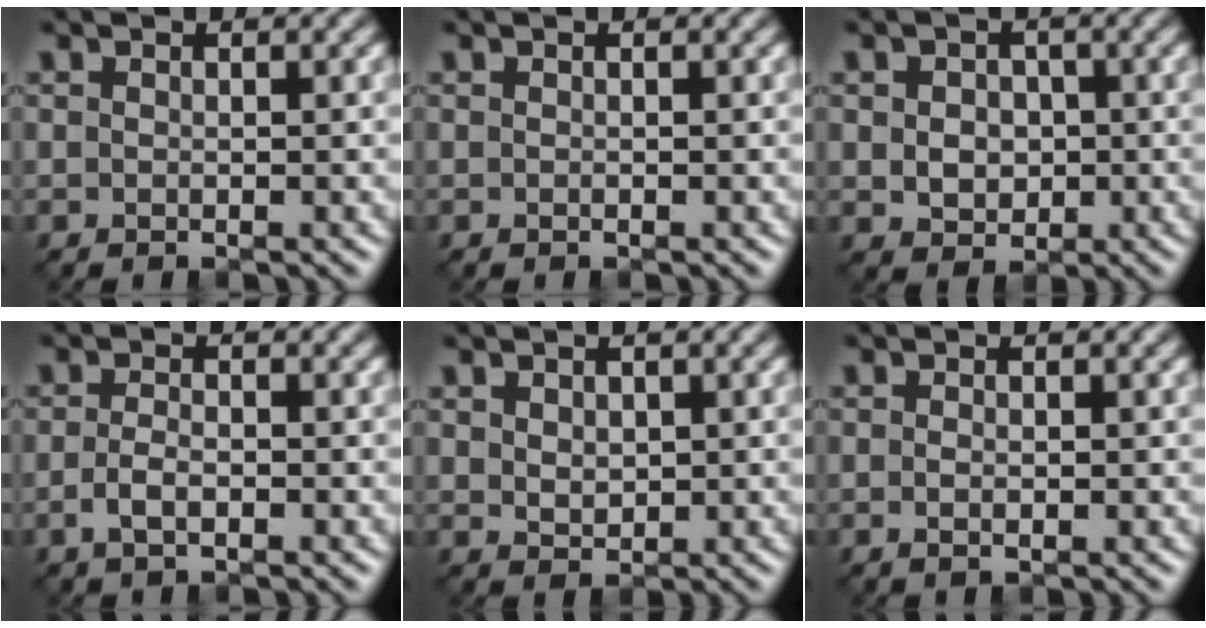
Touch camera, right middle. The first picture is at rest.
{"total": 0.0}
{"total": 3.6, "force": [-0.1, 3.0, 2.1], "torque": [-0.025, -0.002, -0.005]}
{"total": 1.9, "force": [-0.7, 0.9, 1.5], "torque": [-0.033, -0.002, -0.016]}
{"total": 1.5, "force": [0.5, 1.1, 0.8], "torque": [-0.015, -0.003, 0.014]}
{"total": 0.9, "force": [-0.1, 0.5, 0.8], "torque": [-0.018, -0.003, -0.002]}